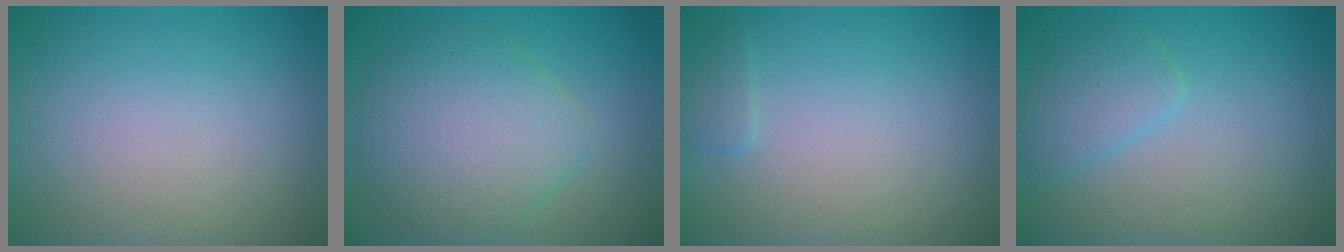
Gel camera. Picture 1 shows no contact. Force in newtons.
{"total": 5.8, "press": 5.8, "slide": 0.2}
{"total": 0.9, "press": 0.9, "slide": 0.1}
{"total": 2.2, "press": 2.2, "slide": 0.1}